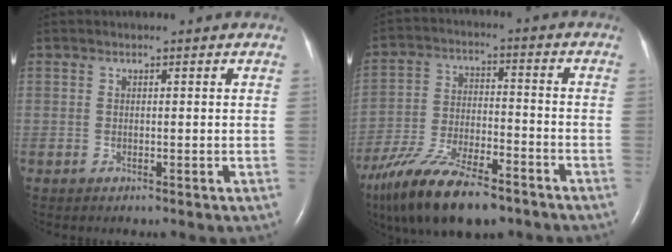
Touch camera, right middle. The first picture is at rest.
{"total": 17.2, "force": [-12.6, 5.2, 10.6], "torque": [-0.209, -0.021, -0.220]}